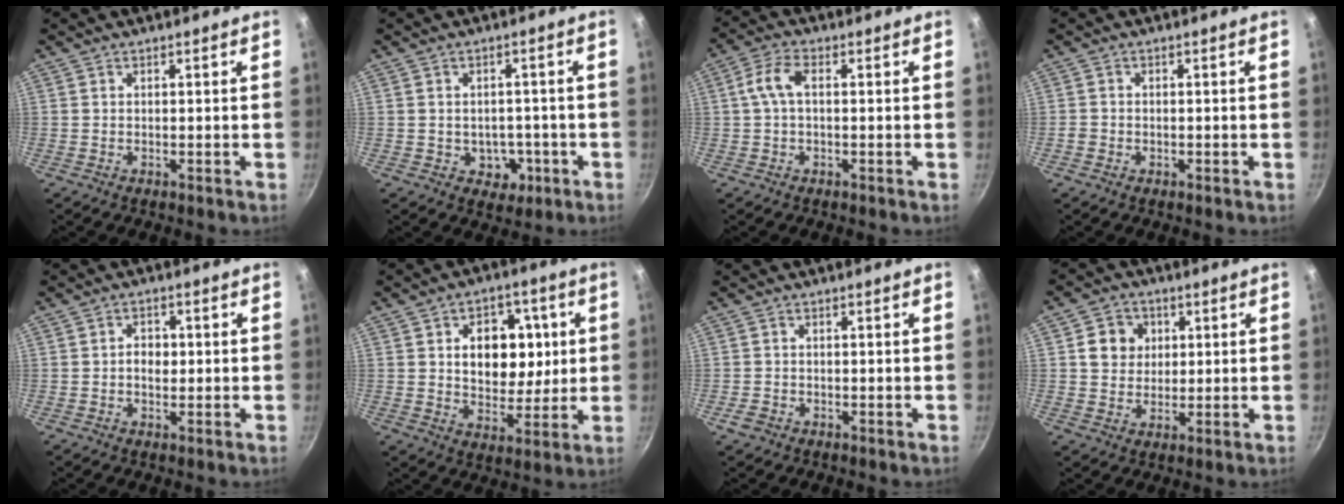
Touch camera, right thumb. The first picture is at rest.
{"total": 5.0, "force": [-1.6, 4.0, 2.4], "torque": [-0.003, 0.015, -0.015]}
{"total": 5.2, "force": [0.6, 2.6, 4.4], "torque": [-0.097, 0.018, 0.007]}
{"total": 1.3, "force": [-0.5, 1.1, 0.4], "torque": [-0.004, 0.004, -0.012]}
{"total": 3.2, "force": [-0.1, 2.4, 2.2], "torque": [-0.020, 0.007, -0.006]}
{"total": 13.4, "force": [2.4, 9.4, 9.2], "torque": [-0.075, -0.003, 0.040]}
{"total": 1.9, "force": [-1.0, 1.4, 0.7], "torque": [-0.013, 0.003, -0.018]}
{"total": 7.4, "force": [1.7, 6.5, 3.0], "torque": [-0.018, -0.003, 0.027]}